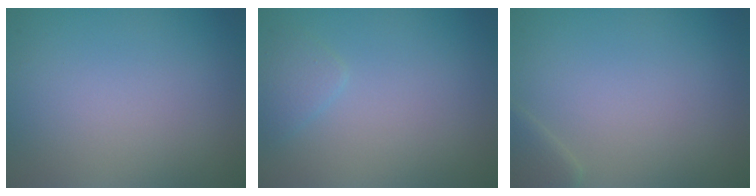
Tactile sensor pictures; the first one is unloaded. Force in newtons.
{"total": 1.2, "press": 1.2, "slide": 0.1}
{"total": 1.7, "press": 1.7, "slide": 0.1}